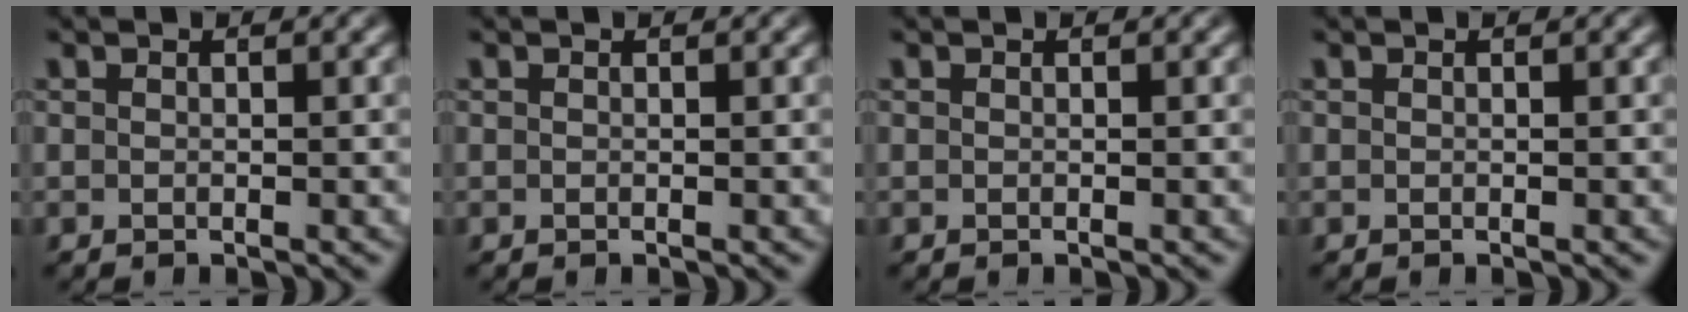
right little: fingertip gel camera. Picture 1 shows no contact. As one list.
[{"total": 0.0}, {"total": 0.0}, {"total": 0.0}]